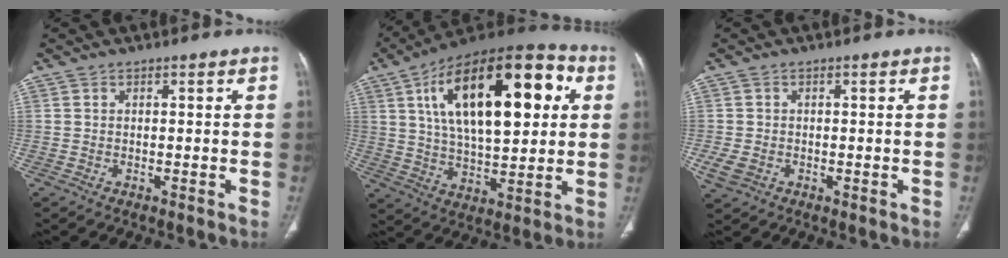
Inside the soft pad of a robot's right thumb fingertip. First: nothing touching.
{"total": 27.7, "force": [7.8, 12.6, 23.4], "torque": [-0.358, 0.010, 0.119]}
{"total": 3.3, "force": [-0.8, 2.6, 1.9], "torque": [-0.043, 0.000, -0.010]}